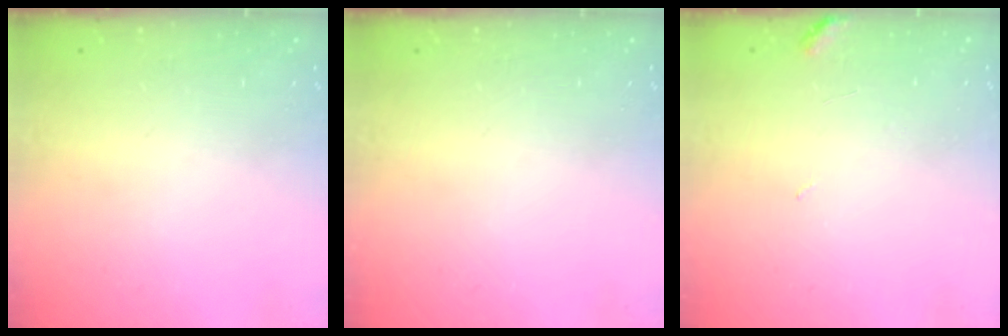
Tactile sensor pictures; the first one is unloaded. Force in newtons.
{"total": 0.0}
{"total": 3.5, "press": 3.5, "slide": 0.3}